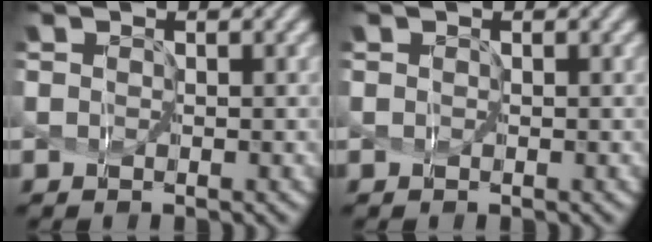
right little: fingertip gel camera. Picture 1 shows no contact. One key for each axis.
{"total": 0.0}